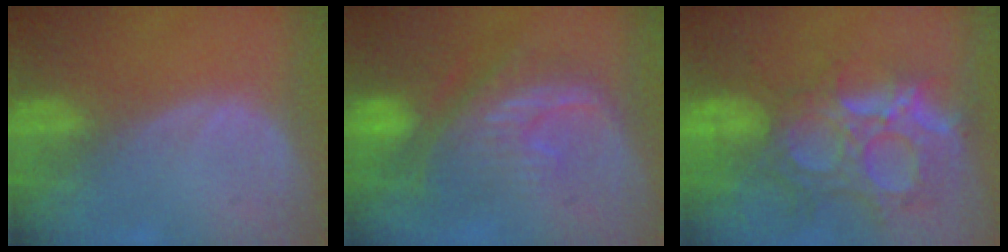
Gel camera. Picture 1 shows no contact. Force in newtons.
{"total": 10.2, "press": 8.9, "slide": 4.9}
{"total": 13.1, "press": 11.2, "slide": 6.8}